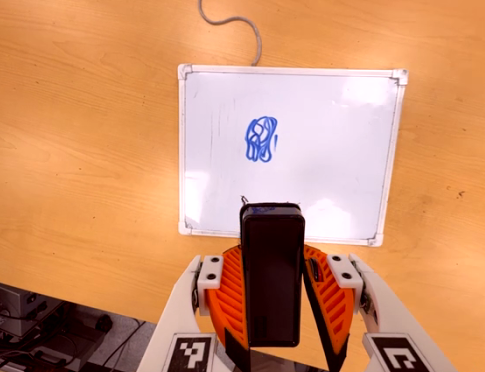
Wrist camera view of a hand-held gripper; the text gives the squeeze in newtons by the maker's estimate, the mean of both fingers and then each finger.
{"total": 5.8, "left": 4.7, "right": 7.0}